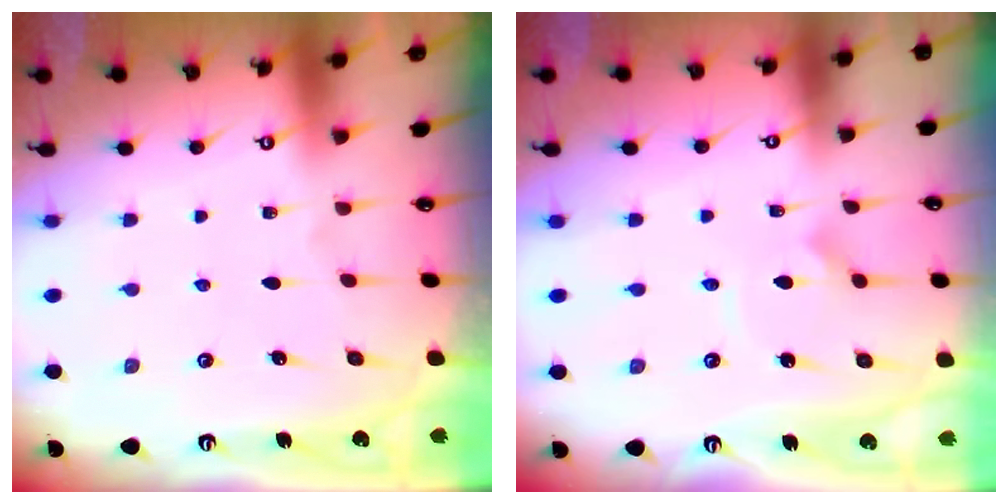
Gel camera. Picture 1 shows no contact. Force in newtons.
{"total": 2.2, "press": 2.2, "slide": 0.1}